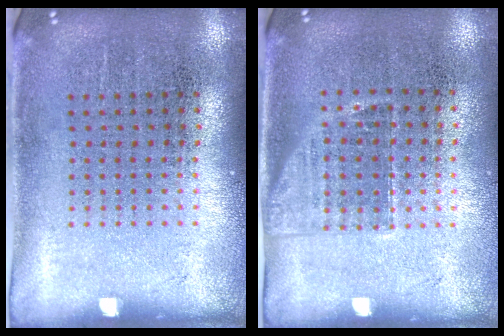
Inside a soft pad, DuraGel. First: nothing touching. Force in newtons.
{"total": 1.2, "press": 1.0, "slide": 0.8}